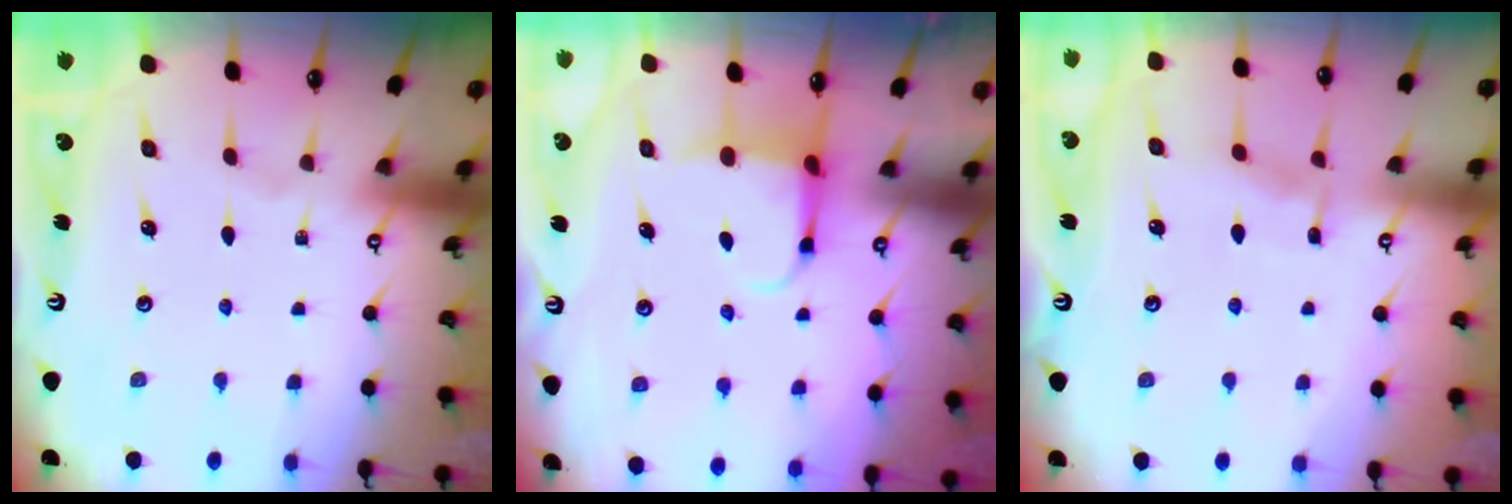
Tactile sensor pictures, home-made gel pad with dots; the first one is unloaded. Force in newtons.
{"total": 3.9, "press": 3.8, "slide": 1.0}
{"total": 5.0, "press": 4.9, "slide": 0.3}